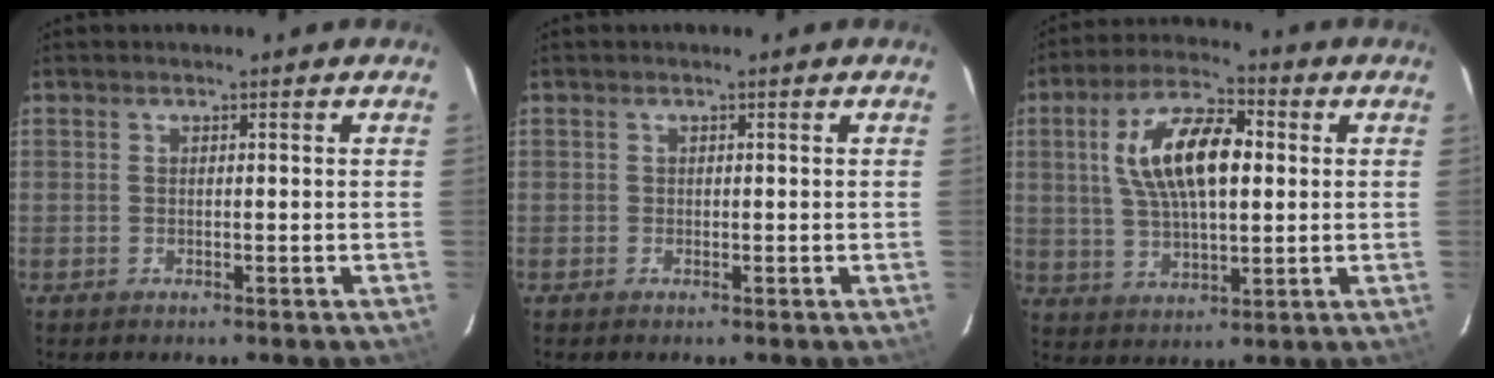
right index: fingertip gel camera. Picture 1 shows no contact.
{"total": 0.0}
{"total": 13.9, "force": [2.6, 6.0, 12.2], "torque": [-0.229, 0.019, 0.047]}